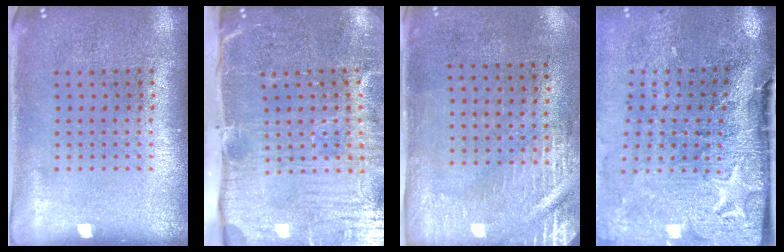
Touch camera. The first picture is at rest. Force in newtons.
{"total": 5.4, "press": 4.4, "slide": 3.2}
{"total": 2.9, "press": 2.5, "slide": 1.5}
{"total": 4.8, "press": 3.8, "slide": 2.9}